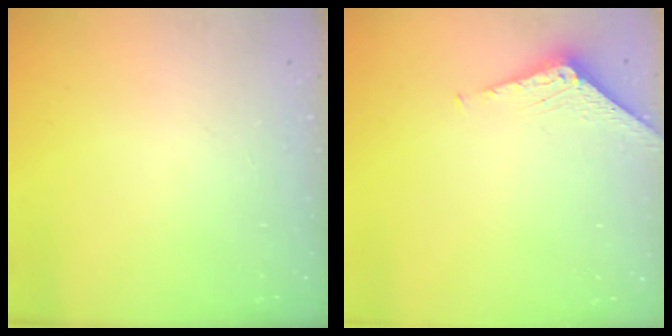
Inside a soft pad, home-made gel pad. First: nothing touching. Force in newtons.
{"total": 3.5, "press": 3.5, "slide": 0.3}